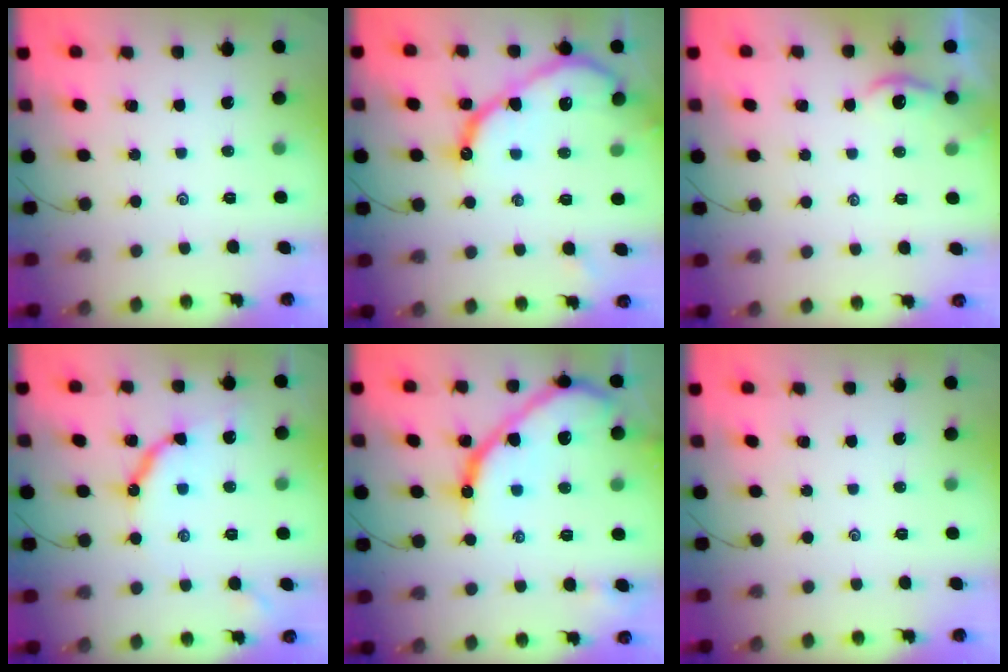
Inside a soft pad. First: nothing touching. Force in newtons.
{"total": 13.4, "press": 13.4, "slide": 1.0}
{"total": 2.5, "press": 2.5, "slide": 0.3}
{"total": 8.9, "press": 8.9, "slide": 0.7}
{"total": 17.4, "press": 17.3, "slide": 1.5}
{"total": 0.0}